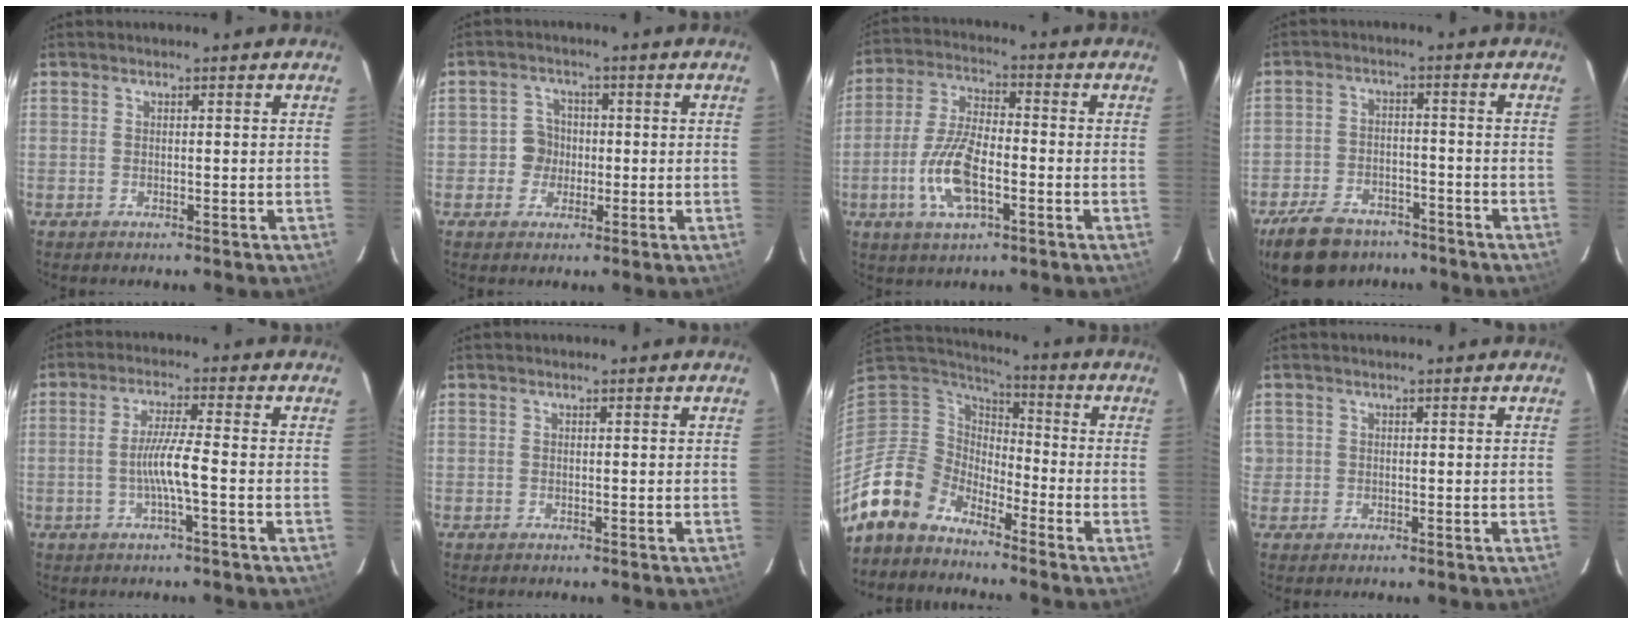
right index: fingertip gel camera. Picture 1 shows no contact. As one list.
[{"total": 3.8, "force": [-0.6, 3.7, 0.2], "torque": [0.003, 0.014, -0.014]}, {"total": 11.6, "force": [-4.0, 4.7, 9.8], "torque": [-0.207, -0.001, -0.074]}, {"total": 14.1, "force": [-10.5, 7.3, 6.1], "torque": [-0.150, 0.001, -0.157]}, {"total": 5.4, "force": [-1.8, -0.7, 5.1], "torque": [-0.101, -0.002, -0.032]}, {"total": 0.0}, {"total": 11.5, "force": [-9.5, 6.2, 2.0], "torque": [-0.066, 0.022, -0.188]}, {"total": 1.5, "force": [-0.2, 1.5, -0.1], "torque": [0.006, 0.007, -0.001]}]